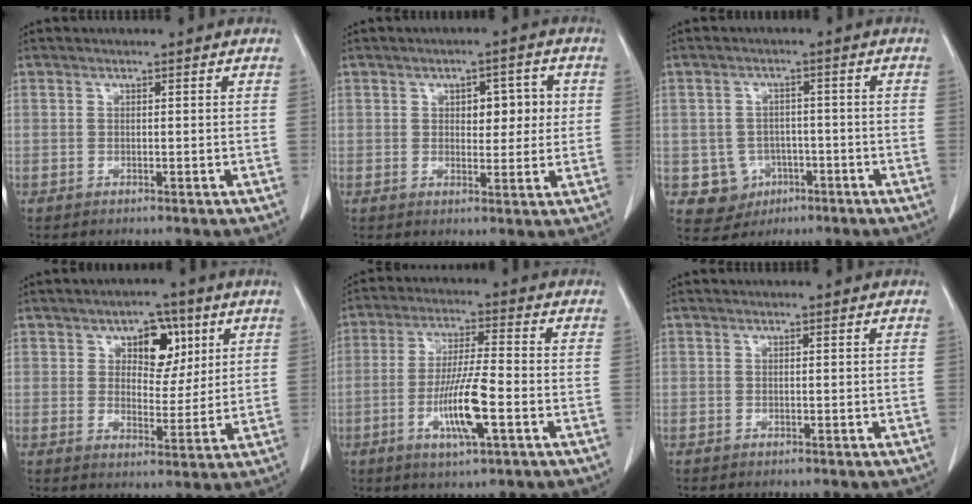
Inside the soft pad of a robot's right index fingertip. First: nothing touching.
{"total": 5.3, "force": [1.2, 2.6, 4.4], "torque": [-0.053, 0.012, 0.019]}
{"total": 5.7, "force": [-1.9, 5.3, 1.0], "torque": [-0.019, 0.007, -0.019]}
{"total": 7.3, "force": [3.2, 4.4, 4.8], "torque": [-0.062, 0.013, 0.050]}
{"total": 9.8, "force": [-3.3, 0.9, 9.2], "torque": [-0.177, -0.008, -0.061]}
{"total": 0.0}